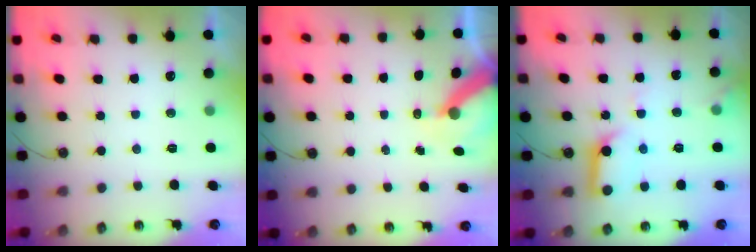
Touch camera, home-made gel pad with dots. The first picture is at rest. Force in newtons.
{"total": 7.1, "press": 7.1, "slide": 0.9}
{"total": 13.0, "press": 12.9, "slide": 1.5}